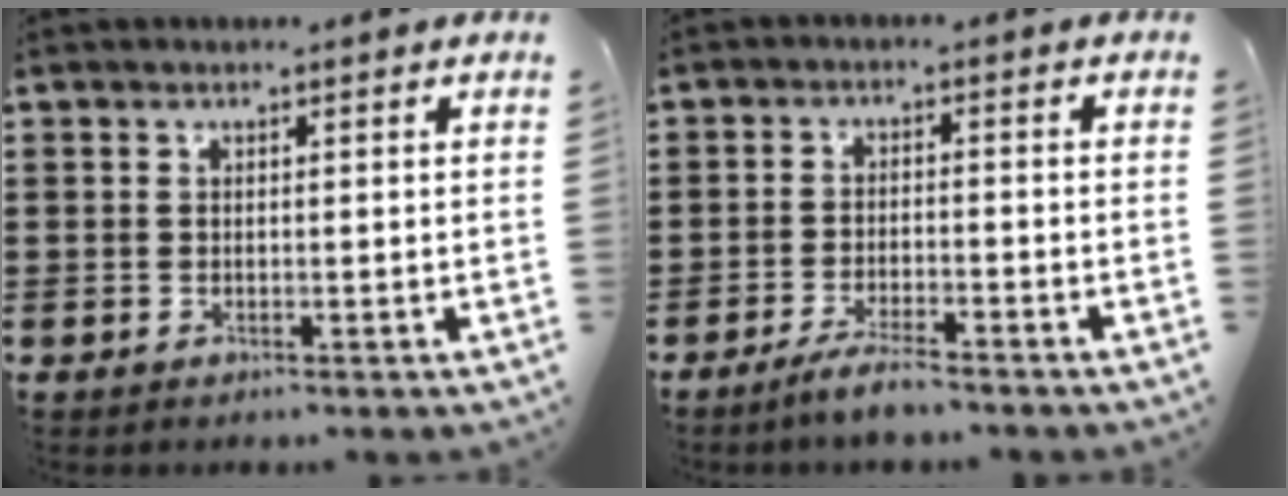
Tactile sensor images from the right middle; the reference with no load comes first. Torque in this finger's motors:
{"motor_torque": [0.27, -0.01, 0.04, 0.02]}